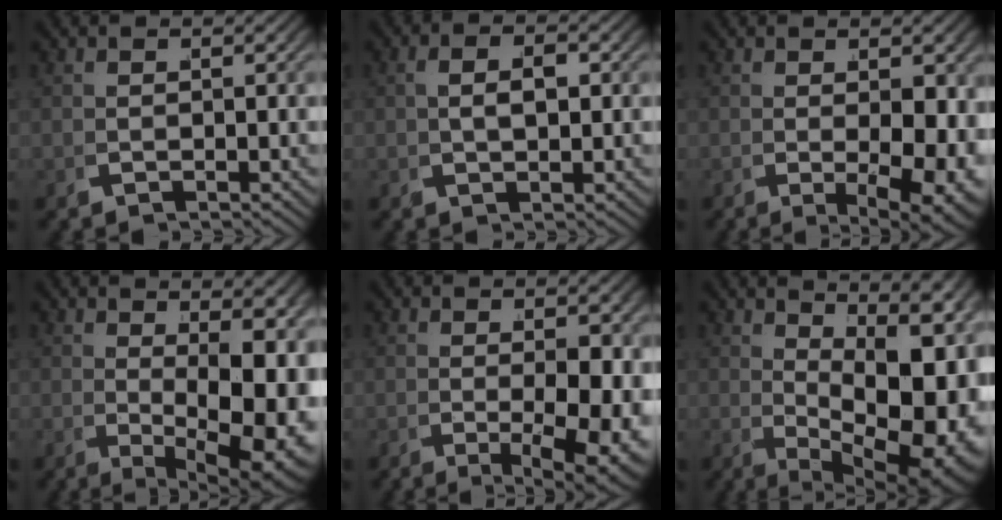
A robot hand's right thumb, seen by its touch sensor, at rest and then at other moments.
{"total": 1.8, "force": [0.5, 0.8, 1.6], "torque": [-0.034, 0.008, 0.010]}
{"total": 6.5, "force": [-0.5, 3.3, 5.6], "torque": [-0.085, -0.018, 0.001]}
{"total": 10.1, "force": [0.1, 4.5, 9.0], "torque": [-0.139, -0.031, 0.026]}
{"total": 7.3, "force": [-0.9, 3.5, 6.3], "torque": [-0.097, -0.018, -0.003]}
{"total": 13.9, "force": [1.3, 7.0, 11.9], "torque": [-0.168, -0.030, 0.050]}